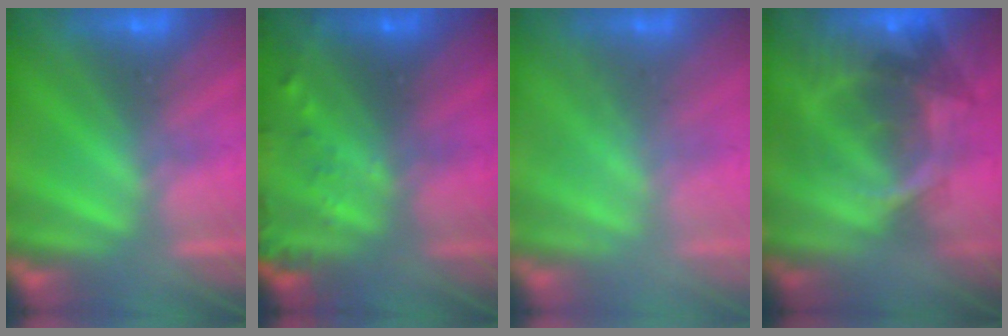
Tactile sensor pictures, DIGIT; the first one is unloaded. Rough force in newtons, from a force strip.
{"total": 5.6}
{"total": 2.1}
{"total": 8.7}